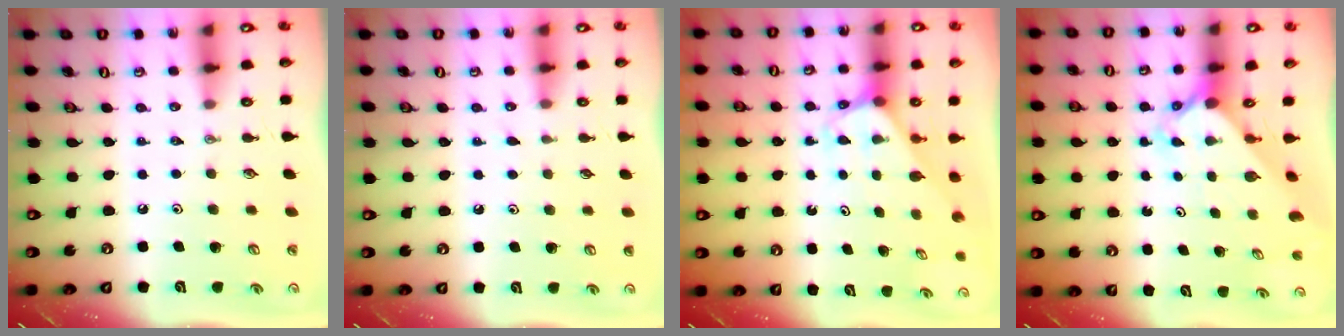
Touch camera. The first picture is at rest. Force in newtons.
{"total": 1.6, "press": 1.6, "slide": 0.3}
{"total": 2.4, "press": 2.4, "slide": 0.1}
{"total": 2.3, "press": 2.3, "slide": 0.1}